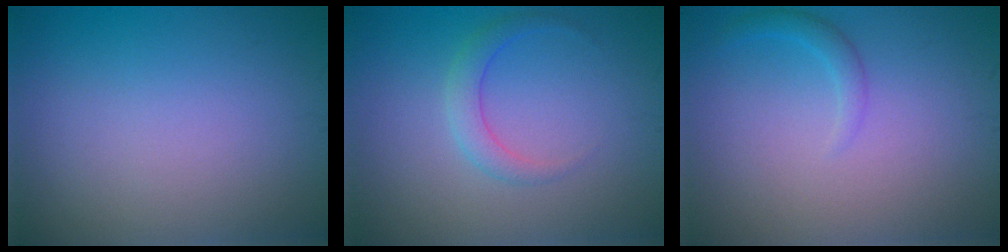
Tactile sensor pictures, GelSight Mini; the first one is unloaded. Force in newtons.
{"total": 2.0, "press": 2.0, "slide": 0.1}
{"total": 1.4, "press": 1.4, "slide": 0.1}